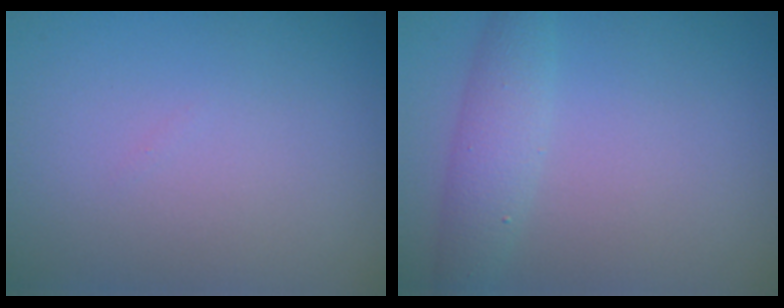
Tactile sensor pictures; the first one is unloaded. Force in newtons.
{"total": 2.7, "press": 2.7, "slide": 0.1}